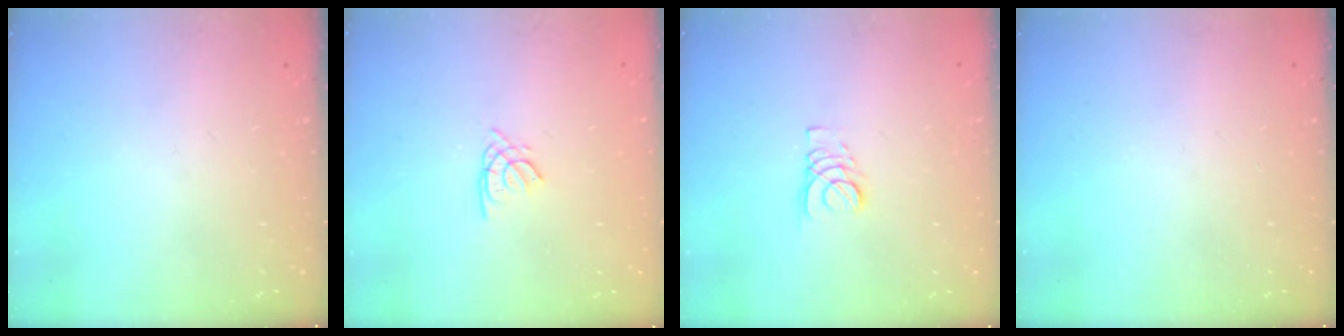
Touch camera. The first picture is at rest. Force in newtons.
{"total": 1.7, "press": 1.7, "slide": 0.4}
{"total": 3.4, "press": 3.4, "slide": 0.5}
{"total": 0.0}